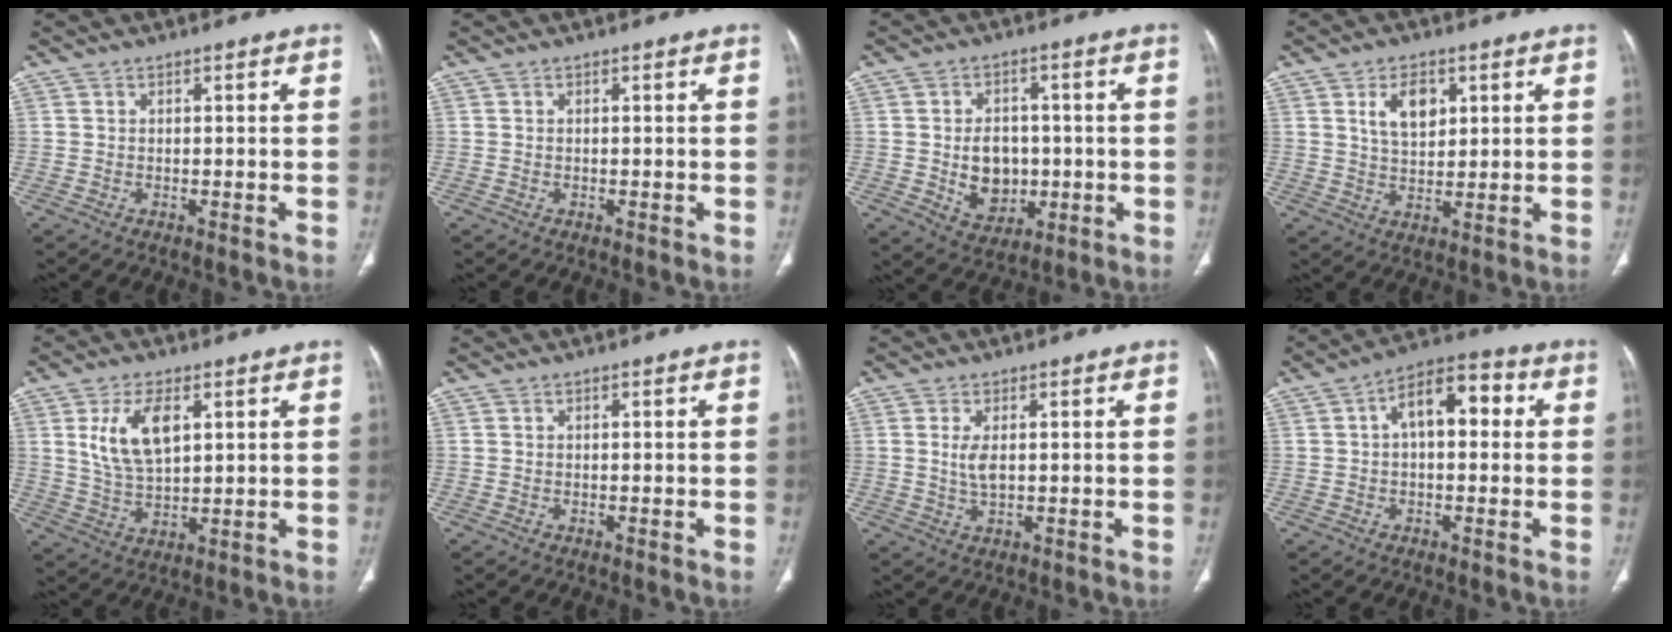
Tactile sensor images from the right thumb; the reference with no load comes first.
{"total": 0.0}
{"total": 9.4, "force": [-0.9, 7.3, 5.9], "torque": [-0.058, 0.002, 0.001]}
{"total": 7.0, "force": [2.7, 4.1, 5.0], "torque": [-0.070, -0.014, 0.053]}
{"total": 10.1, "force": [3.5, 5.0, 8.0], "torque": [-0.148, -0.012, 0.074]}
{"total": 0.0}
{"total": 3.6, "force": [0.5, 1.6, 3.2], "torque": [-0.070, -0.005, 0.015]}
{"total": 10.2, "force": [1.7, 5.5, 8.4], "torque": [-0.112, 0.034, 0.017]}